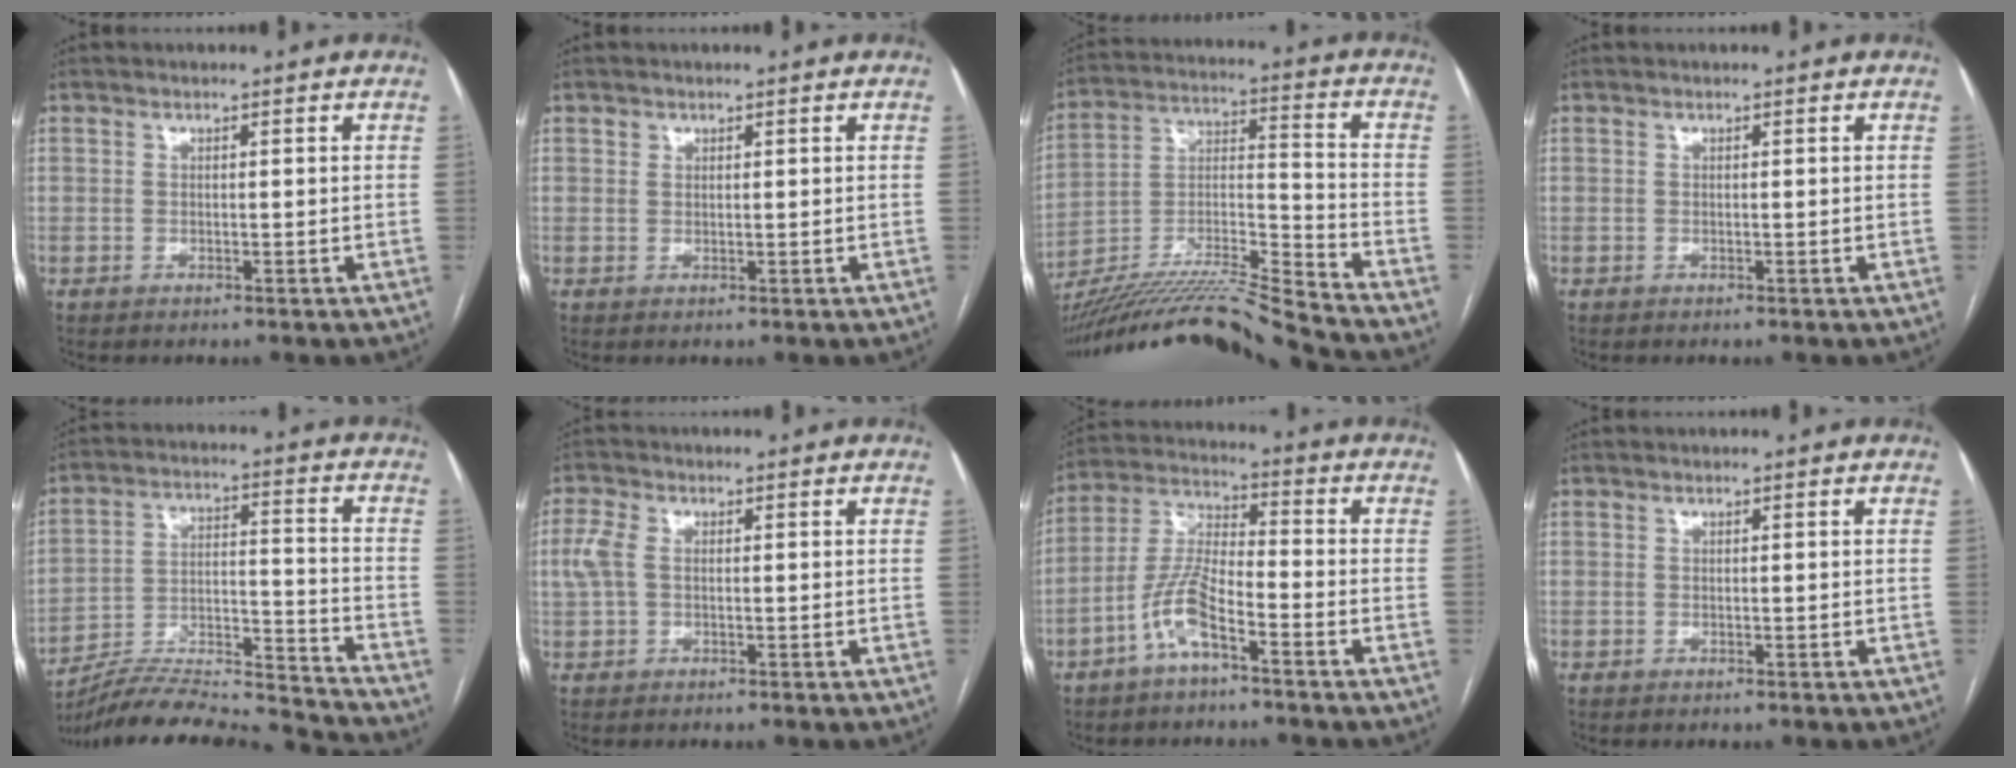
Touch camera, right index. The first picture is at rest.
{"total": 0.8, "force": [0.4, 0.7, 0.0], "torque": [0.008, 0.000, 0.004]}
{"total": 19.8, "force": [-18.3, -2.1, 7.2], "torque": [-0.150, 0.004, -0.321]}
{"total": 0.0}
{"total": 19.9, "force": [-19.1, -0.2, 5.5], "torque": [-0.115, 0.012, -0.307]}
{"total": 3.4, "force": [0.0, 2.0, 2.7], "torque": [-0.087, 0.013, -0.003]}
{"total": 8.0, "force": [-4.3, 1.6, 6.5], "torque": [-0.153, 0.011, -0.089]}
{"total": 0.0}